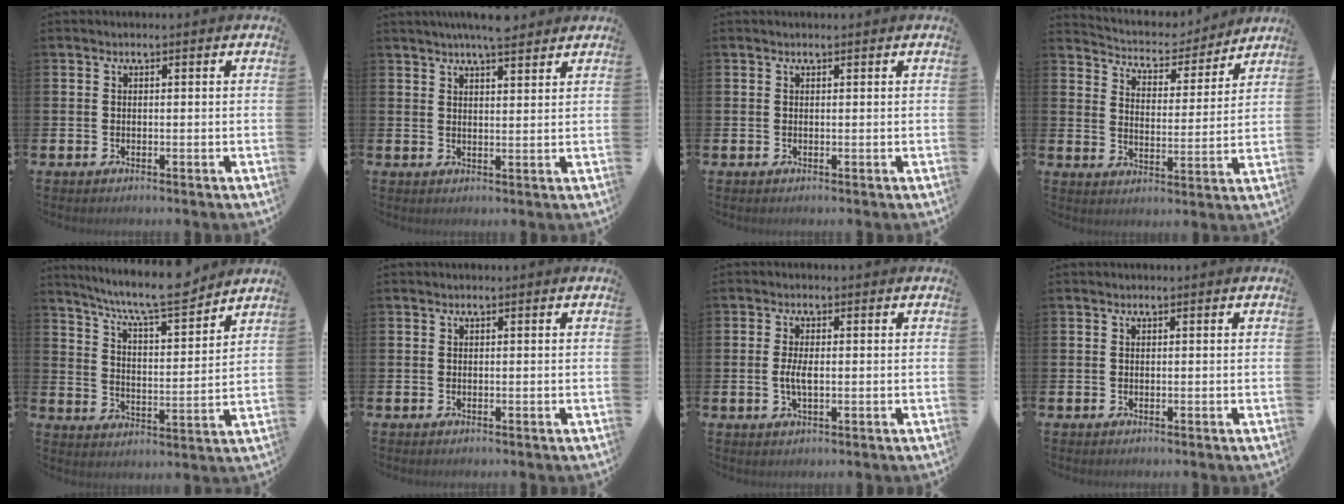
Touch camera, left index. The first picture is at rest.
{"total": 5.2, "force": [4.9, 0.5, 1.7], "torque": [-0.033, -0.018, 0.086]}
{"total": 0.0}
{"total": 5.2, "force": [4.9, 1.5, 0.4], "torque": [-0.036, -0.047, 0.080]}
{"total": 9.1, "force": [8.4, 0.7, 3.5], "torque": [-0.082, -0.055, 0.145]}
{"total": 0.0}
{"total": 2.8, "force": [-0.2, 1.1, 2.6], "torque": [-0.055, -0.002, -0.007]}
{"total": 0.0}